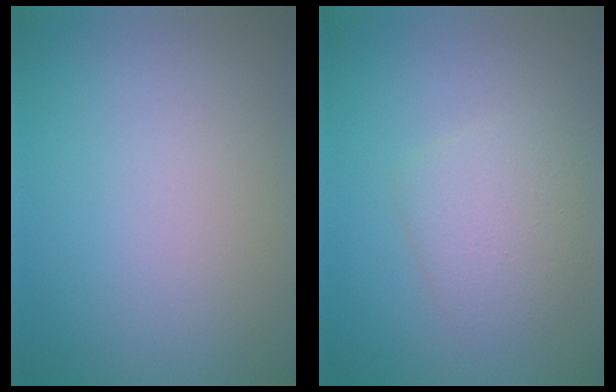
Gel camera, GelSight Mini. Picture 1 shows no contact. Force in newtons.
{"total": 3.0, "press": 3.0, "slide": 0.0}